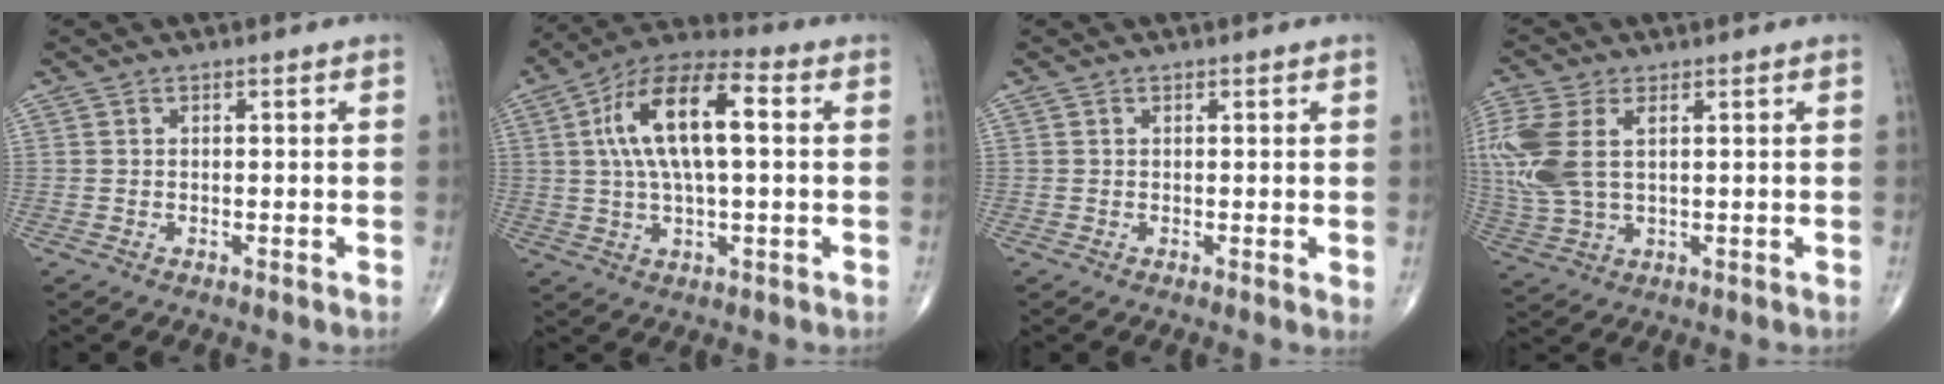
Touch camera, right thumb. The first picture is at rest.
{"total": 15.7, "force": [2.6, 6.2, 14.2], "torque": [-0.260, 0.027, 0.038]}
{"total": 1.0, "force": [0.3, 0.3, 0.9], "torque": [-0.017, -0.004, 0.003]}
{"total": 12.2, "force": [2.6, 6.7, 9.8], "torque": [-0.260, 0.005, 0.059]}